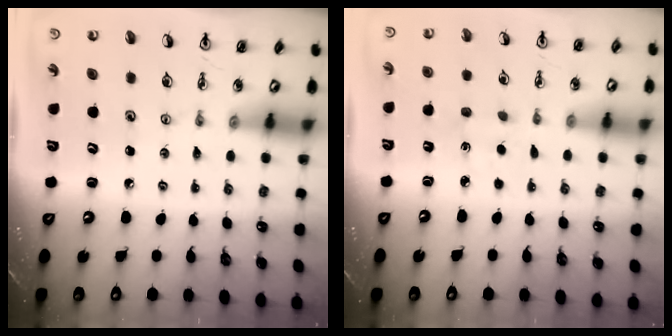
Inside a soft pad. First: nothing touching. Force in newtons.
{"total": 1.8, "press": 1.7, "slide": 0.3}